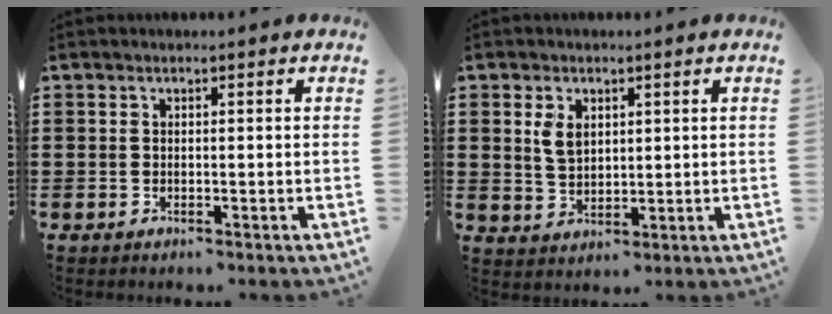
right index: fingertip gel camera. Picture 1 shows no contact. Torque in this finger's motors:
{"motor_torque": [0.69, 0.63, 0.18, 0.09]}